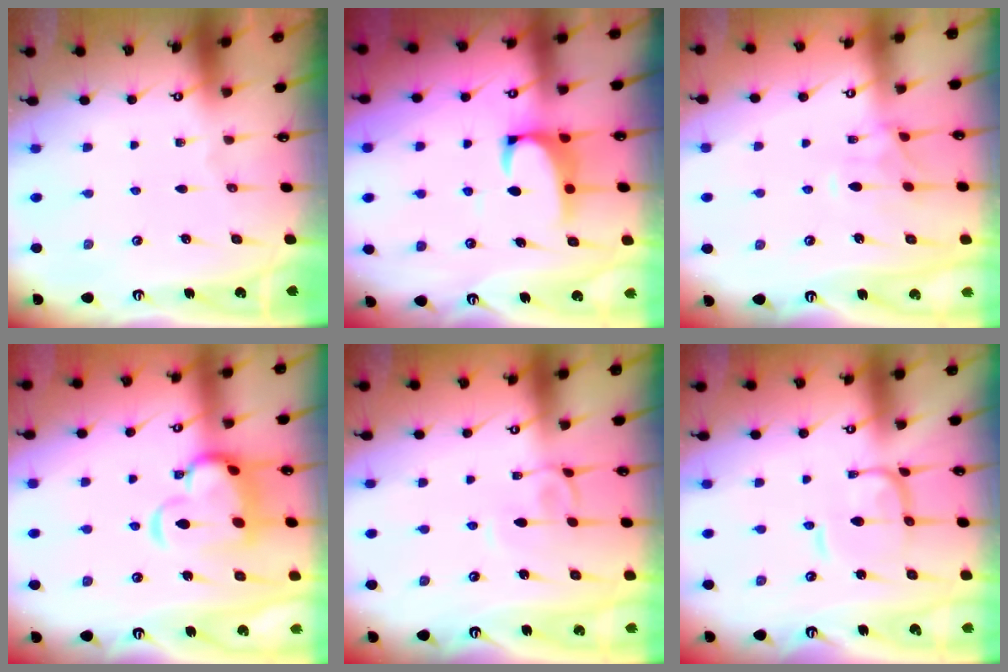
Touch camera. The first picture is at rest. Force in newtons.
{"total": 2.3, "press": 2.1, "slide": 0.9}
{"total": 1.6, "press": 1.3, "slide": 1.0}
{"total": 9.2, "press": 9.0, "slide": 1.9}
{"total": 3.7, "press": 3.7, "slide": 0.0}
{"total": 1.2, "press": 1.2, "slide": 0.4}